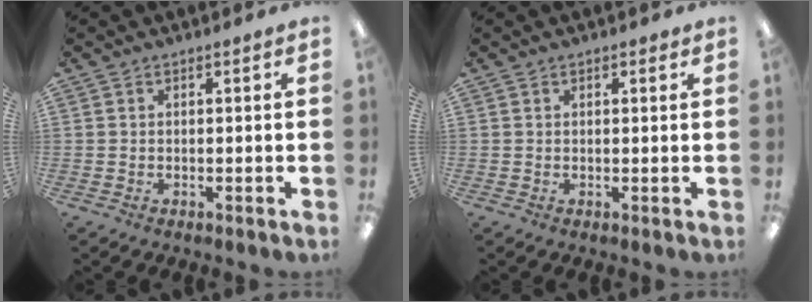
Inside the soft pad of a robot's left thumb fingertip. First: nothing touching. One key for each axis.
{"total": 0.7, "fx": 0.5, "fy": 0.3, "fz": 0.4, "tx": 0.000, "ty": -0.001, "tz": 0.007}